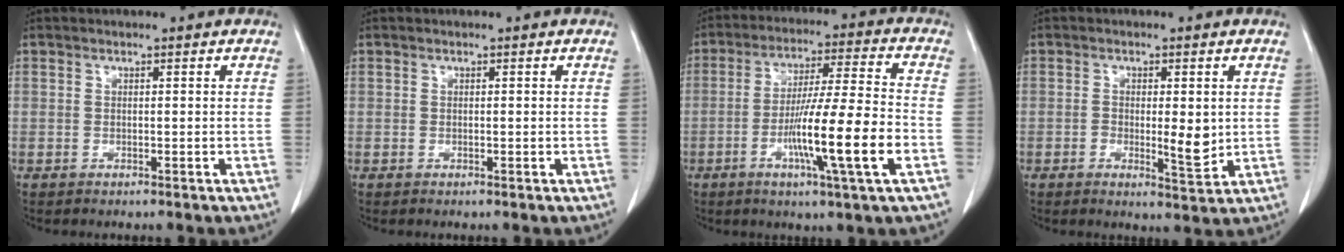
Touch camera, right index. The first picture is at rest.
{"total": 0.0}
{"total": 14.2, "force": [-4.6, -0.6, 13.5], "torque": [-0.238, -0.009, -0.083]}
{"total": 4.9, "force": [-0.3, 1.6, 4.7], "torque": [-0.070, -0.007, -0.002]}